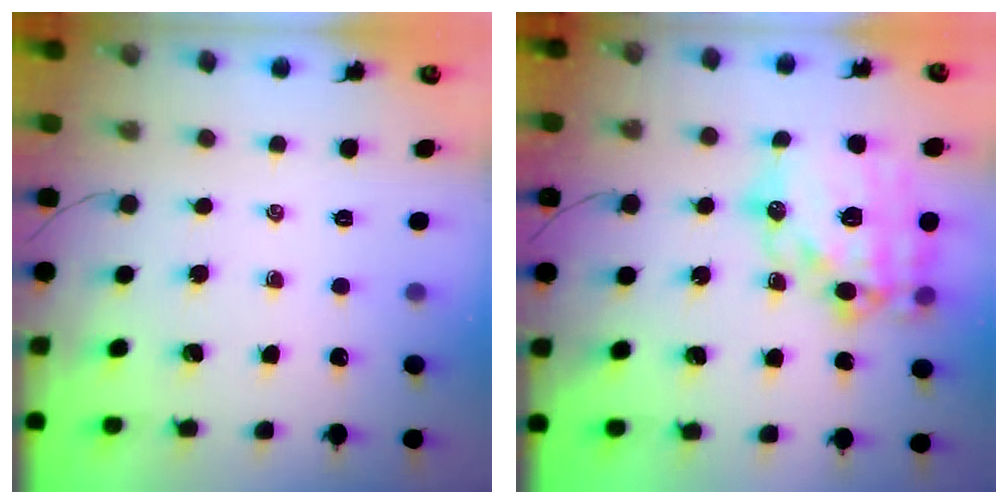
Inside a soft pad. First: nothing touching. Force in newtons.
{"total": 24.0, "press": 23.7, "slide": 4.1}